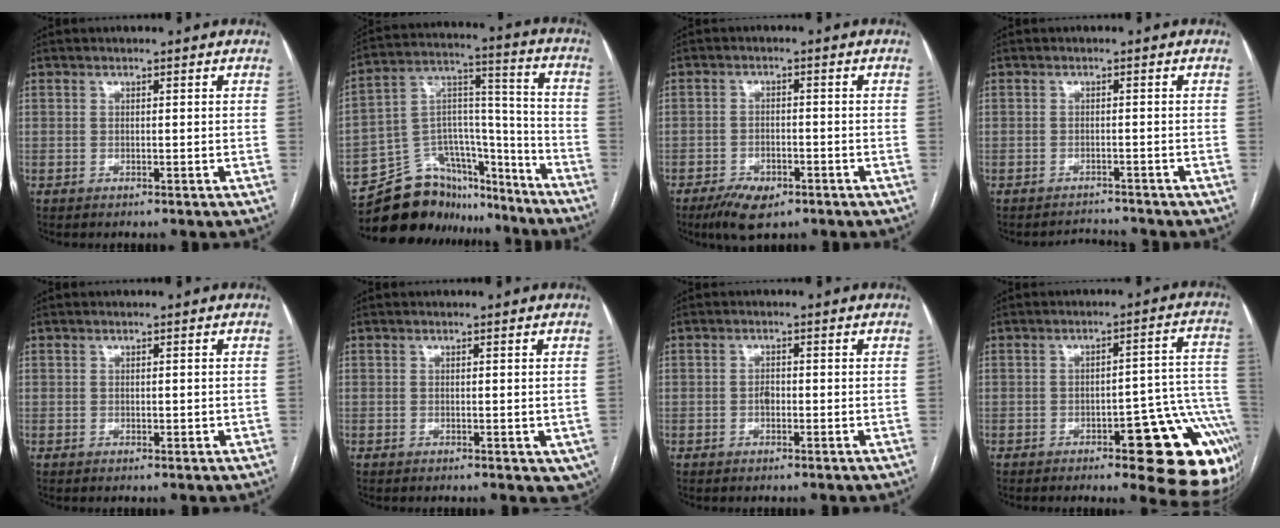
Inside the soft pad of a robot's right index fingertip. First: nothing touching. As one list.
[{"total": 19.8, "force": [-17.0, 8.7, 5.6], "torque": [-0.106, 0.053, -0.266]}, {"total": 5.7, "force": [-3.7, 2.5, 3.6], "torque": [-0.067, -0.007, -0.056]}, {"total": 2.8, "force": [-2.8, 0.1, -0.4], "torque": [0.005, -0.007, -0.038]}, {"total": 0.7, "force": [0.0, 0.5, 0.5], "torque": [-0.007, 0.000, 0.002]}, {"total": 3.2, "force": [-0.4, 1.9, 2.5], "torque": [-0.015, -0.002, -0.004]}, {"total": 1.3, "force": [-0.3, 0.8, 1.0], "torque": [-0.016, 0.004, -0.007]}, {"total": 17.0, "force": [-8.0, 4.6, 14.4], "torque": [-0.068, 0.036, -0.092]}]